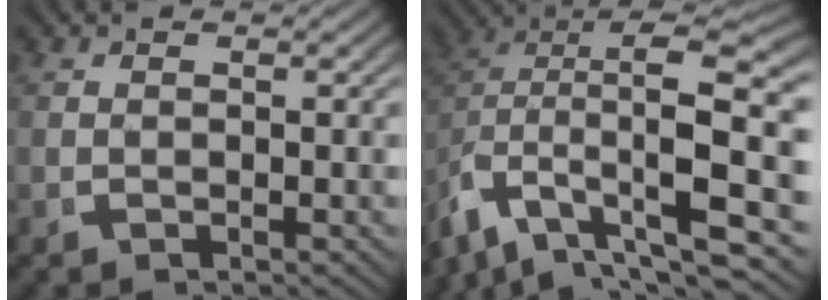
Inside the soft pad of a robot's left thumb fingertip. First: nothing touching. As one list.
[{"total": 12.3, "force": [-2.0, 6.9, 10.0], "torque": [-0.155, -0.035, -0.018]}]